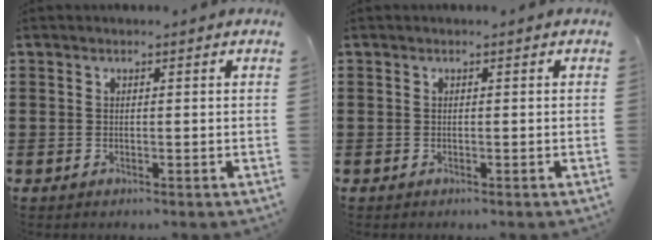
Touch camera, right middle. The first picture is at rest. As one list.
[{"total": 0.0}]